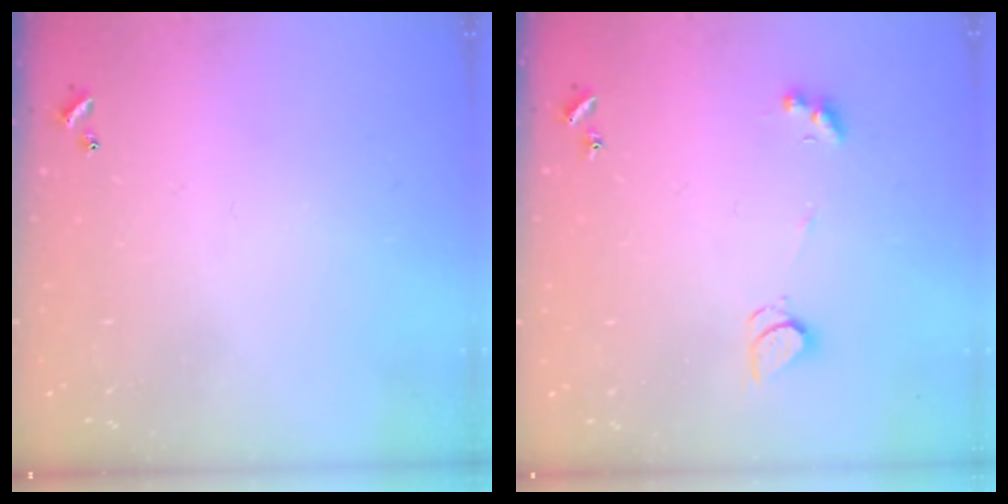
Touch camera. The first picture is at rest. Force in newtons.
{"total": 2.2, "press": 2.2, "slide": 0.4}